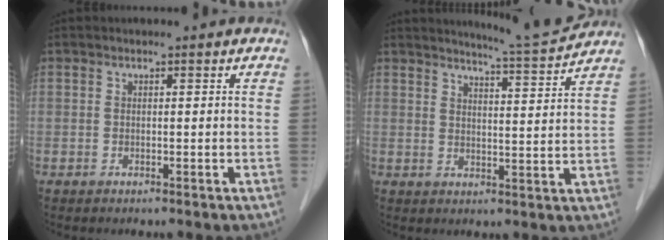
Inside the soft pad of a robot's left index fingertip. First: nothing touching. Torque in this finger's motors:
{"motor_torque": [0.66, -0.74, 0.03, 0.01]}